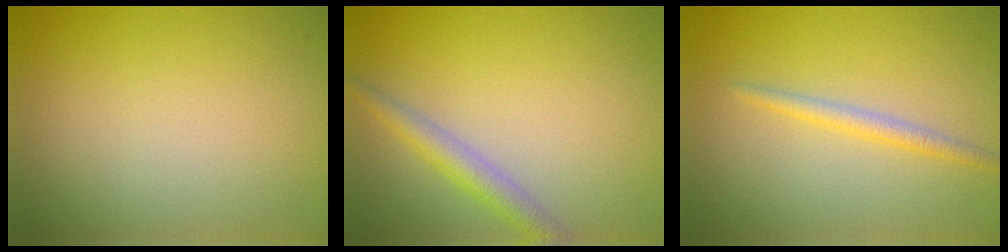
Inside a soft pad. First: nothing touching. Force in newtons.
{"total": 2.8, "press": 2.8, "slide": 0.2}
{"total": 1.7, "press": 1.7, "slide": 0.1}